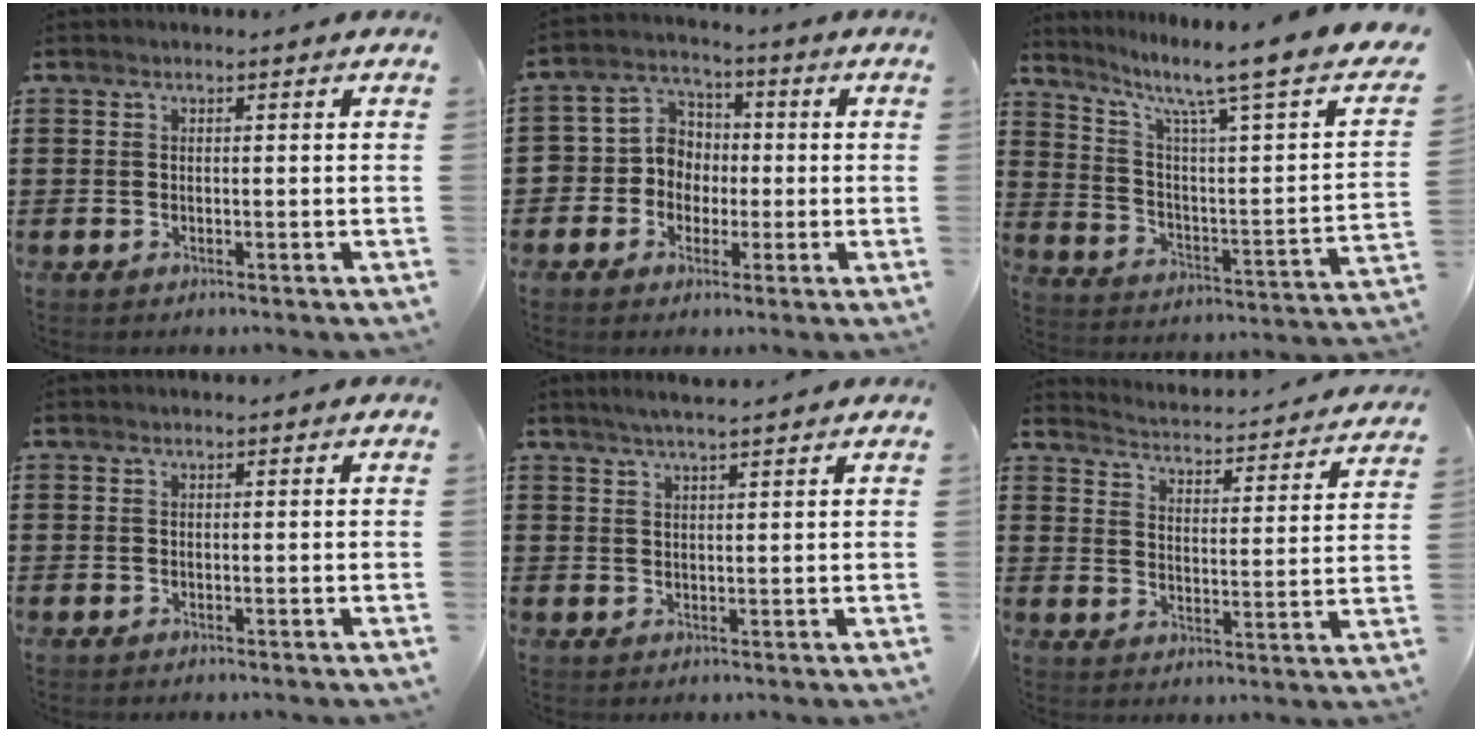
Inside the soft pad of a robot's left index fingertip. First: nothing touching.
{"total": 5.8, "force": [-0.9, 5.6, 1.5], "torque": [-0.058, 0.009, -0.023]}
{"total": 8.5, "force": [6.1, 0.5, 6.0], "torque": [-0.124, -0.055, 0.085]}
{"total": 0.0}
{"total": 2.9, "force": [2.4, -0.2, 1.5], "torque": [-0.034, 0.001, 0.043]}
{"total": 2.8, "force": [2.8, -0.2, 0.0], "torque": [-0.021, -0.032, 0.038]}